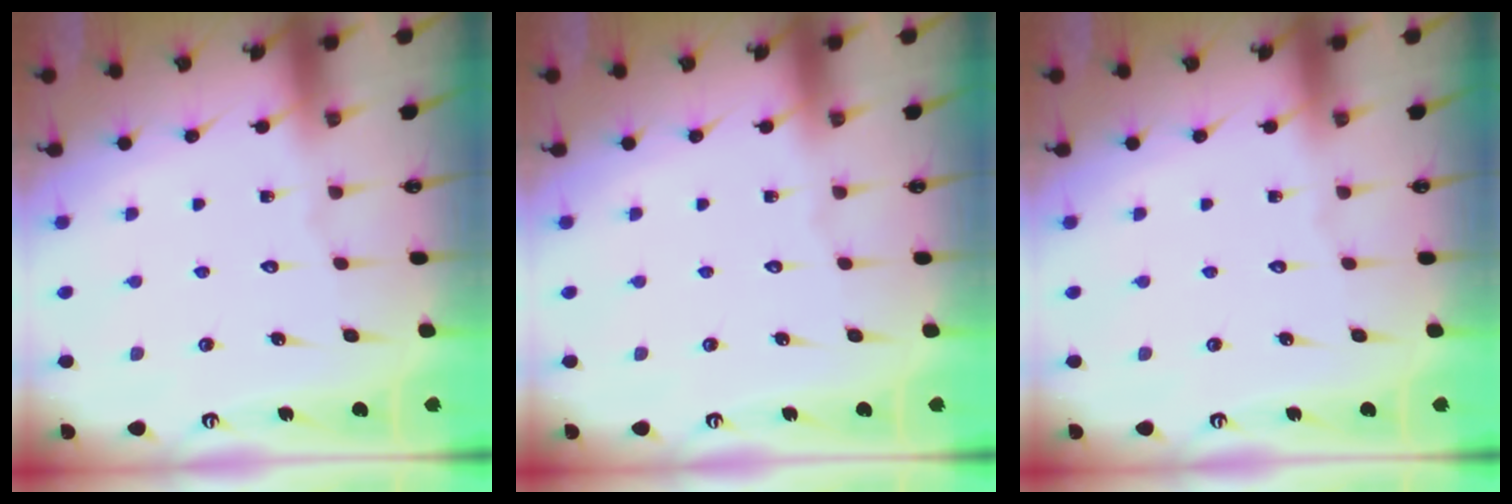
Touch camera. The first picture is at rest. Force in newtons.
{"total": 0.0}
{"total": 0.0}